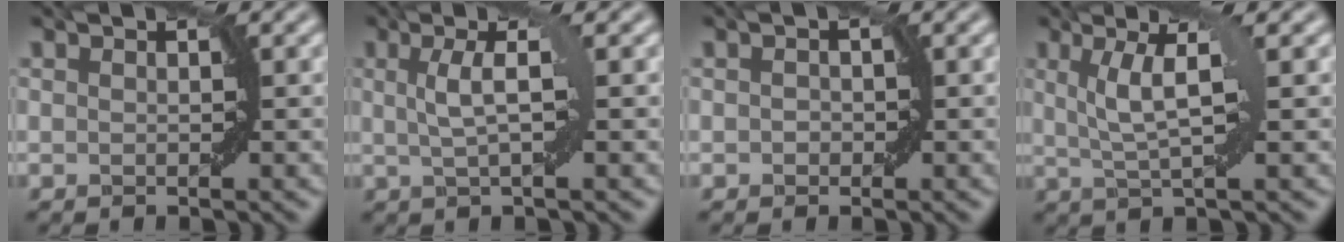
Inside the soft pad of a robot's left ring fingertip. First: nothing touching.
{"total": 3.3, "force": [0.6, 0.7, 3.2], "torque": [-0.055, 0.003, 0.010]}
{"total": 0.7, "force": [-0.1, 0.6, 0.4], "torque": [-0.004, -0.001, -0.002]}
{"total": 4.2, "force": [1.1, 0.7, 4.0], "torque": [-0.073, 0.000, 0.025]}